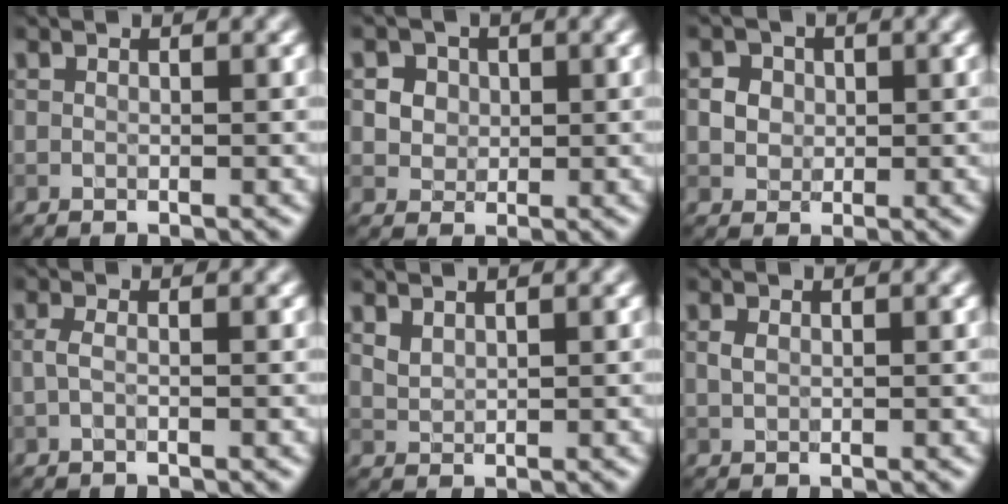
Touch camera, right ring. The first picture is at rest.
{"total": 4.2, "force": [1.7, 3.4, 1.8], "torque": [-0.035, 0.009, 0.028]}
{"total": 2.6, "force": [0.8, 2.3, 1.1], "torque": [-0.025, 0.000, 0.020]}
{"total": 1.1, "force": [-0.3, 0.3, 1.0], "torque": [-0.025, -0.001, -0.009]}
{"total": 1.2, "force": [0.9, 0.5, 0.5], "torque": [-0.016, -0.001, 0.024]}
{"total": 0.8, "force": [0.2, 0.6, 0.5], "torque": [-0.014, 0.000, 0.004]}